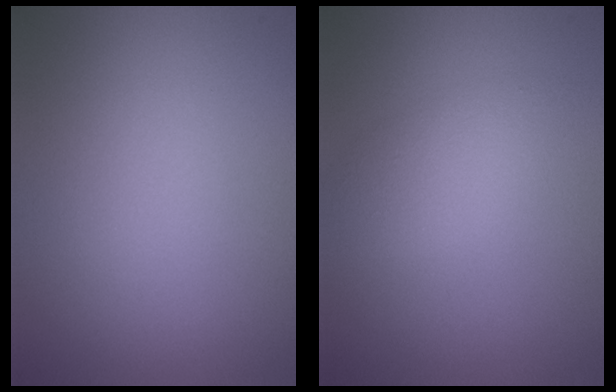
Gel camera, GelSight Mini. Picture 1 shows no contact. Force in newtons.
{"total": 2.4, "press": 2.4, "slide": 0.1}